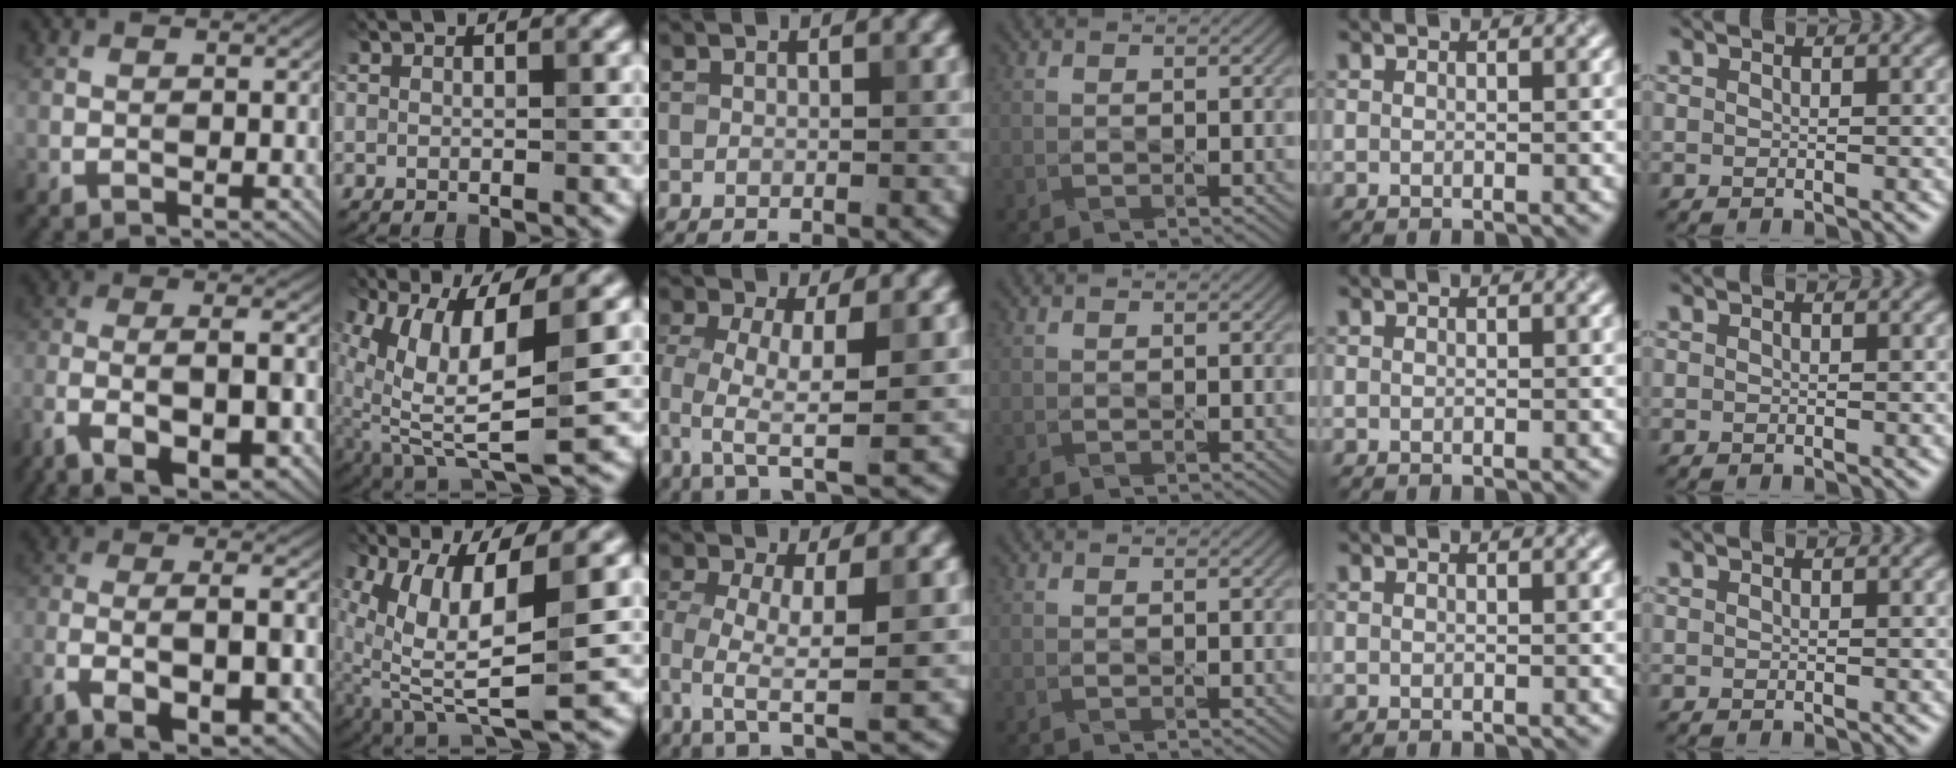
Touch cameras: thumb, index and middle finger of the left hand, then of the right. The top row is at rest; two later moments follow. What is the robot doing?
{"motion": "wipe", "object": "glass cup"}